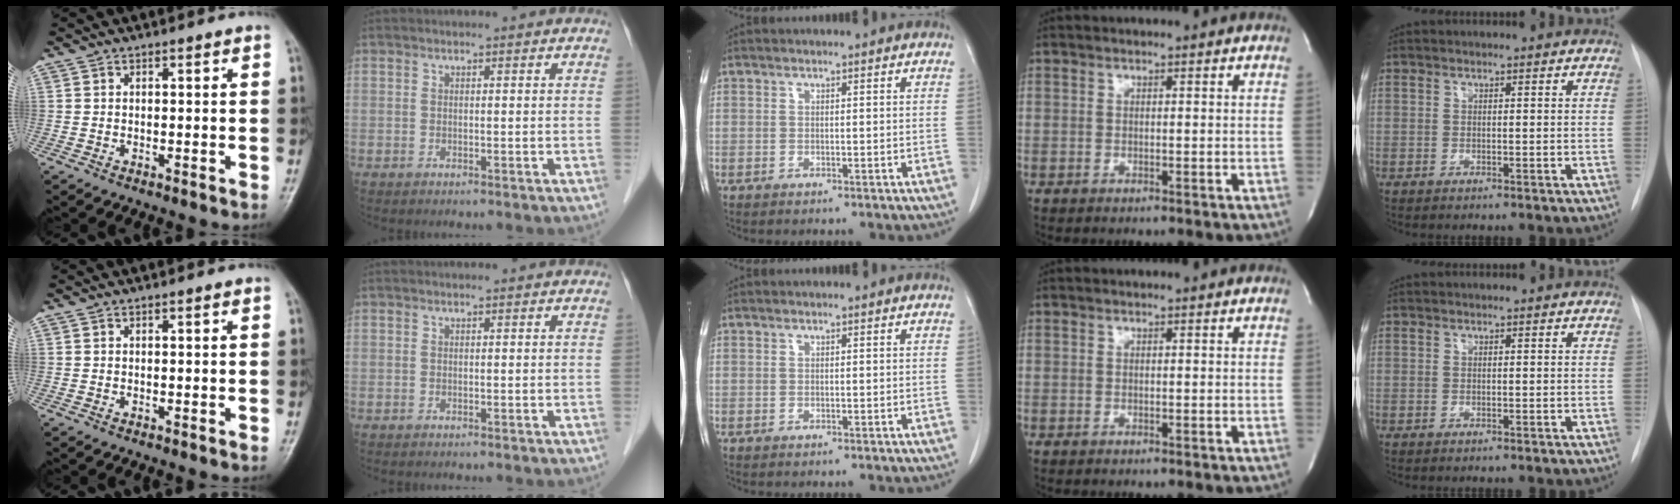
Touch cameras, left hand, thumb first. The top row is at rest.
{}